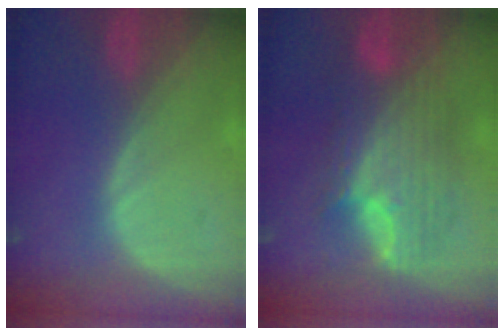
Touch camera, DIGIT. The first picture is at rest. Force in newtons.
{"total": 9.8, "press": 9.8, "slide": 0.6}